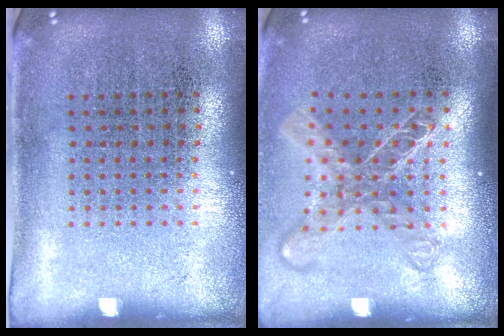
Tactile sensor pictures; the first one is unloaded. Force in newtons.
{"total": 1.7, "press": 1.4, "slide": 1.0}